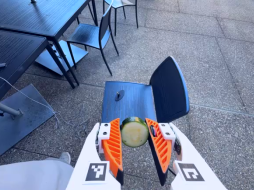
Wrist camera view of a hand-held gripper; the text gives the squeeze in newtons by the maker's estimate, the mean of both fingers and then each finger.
{"total": 10.5, "left": 9.9, "right": 11.2}